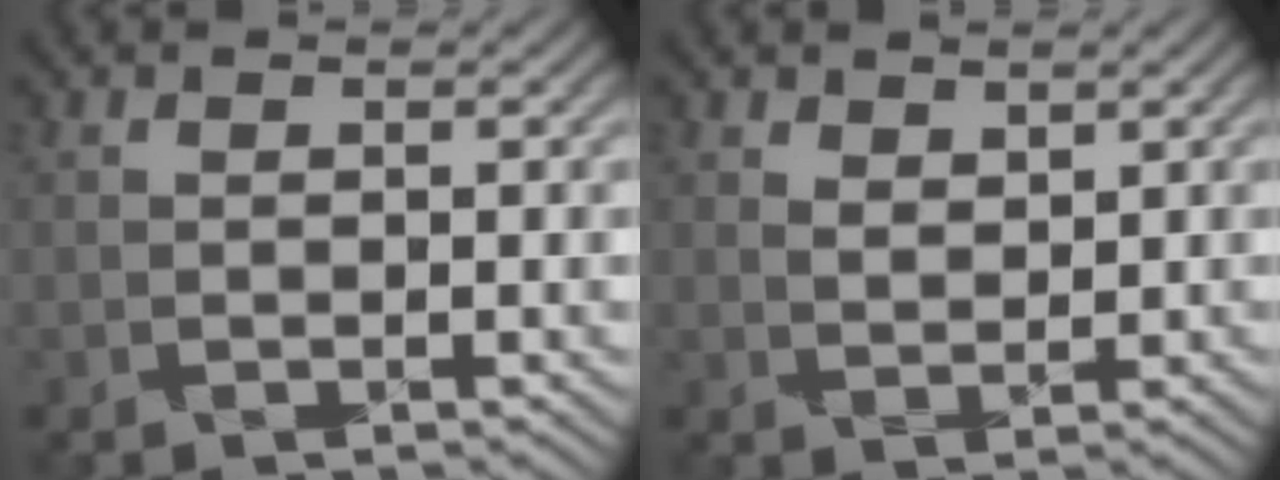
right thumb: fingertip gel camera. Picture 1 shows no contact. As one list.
[{"total": 2.1, "force": [1.6, 1.0, 1.0], "torque": [-0.015, -0.004, 0.030]}]